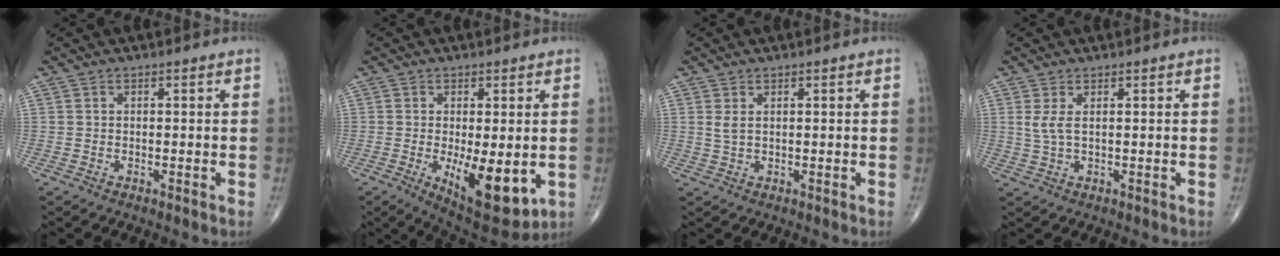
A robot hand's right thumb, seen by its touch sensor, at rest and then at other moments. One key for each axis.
{"total": 12.4, "fx": -2.6, "fy": 4.8, "fz": 11.1, "tx": -0.154, "ty": -0.028, "tz": -0.024}
{"total": 1.4, "fx": 0.6, "fy": 0.5, "fz": 1.2, "tx": -0.030, "ty": 0.004, "tz": 0.018}
{"total": 2.4, "fx": 0.7, "fy": 0.6, "fz": 2.2, "tx": -0.061, "ty": 0.003, "tz": 0.021}